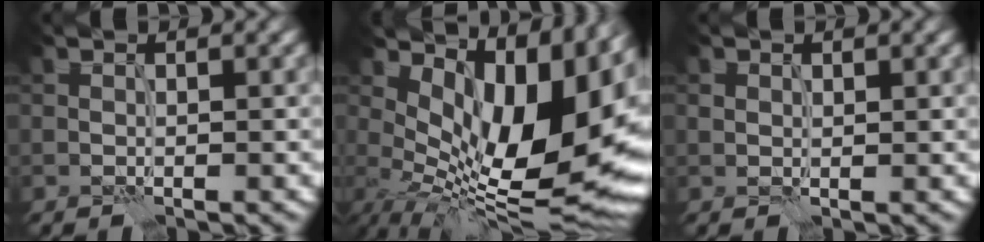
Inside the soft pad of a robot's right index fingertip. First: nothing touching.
{"total": 14.4, "force": [2.6, 6.8, 12.4], "torque": [-0.173, 0.003, 0.058]}
{"total": 0.6, "force": [0.4, 0.4, 0.2], "torque": [-0.003, -0.003, 0.011]}